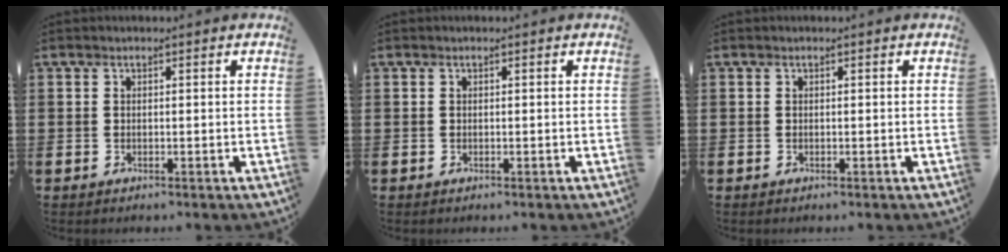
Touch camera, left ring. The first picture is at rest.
{"total": 0.0}
{"total": 0.0}